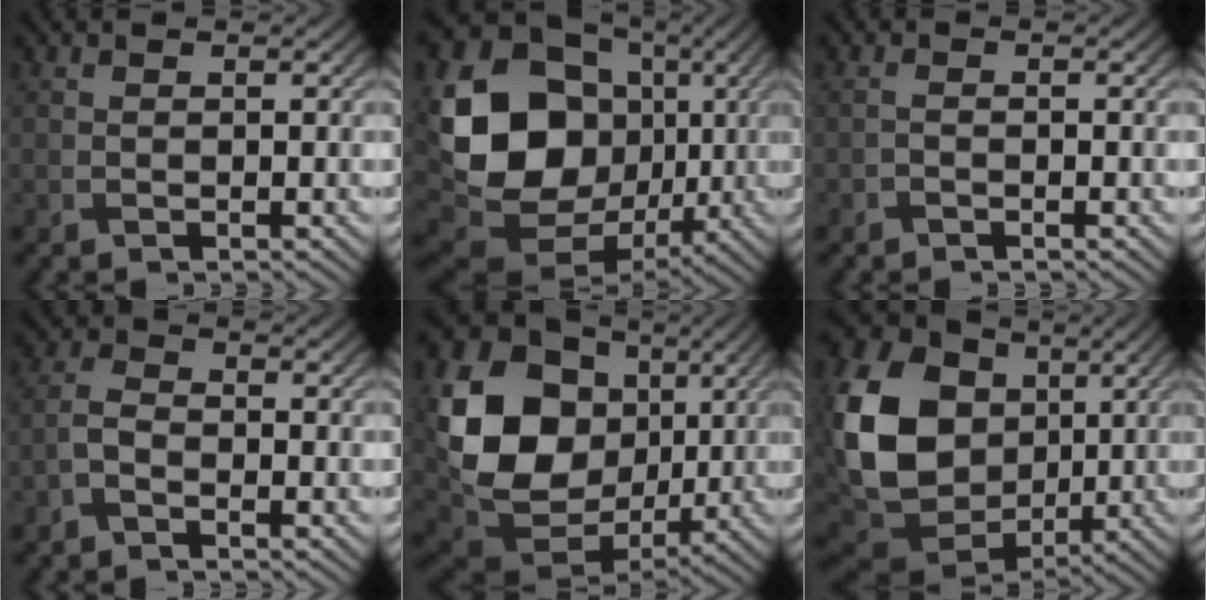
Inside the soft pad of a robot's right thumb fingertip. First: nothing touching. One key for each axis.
{"total": 18.9, "fx": 0.9, "fy": 15.3, "fz": 11.1, "tx": -0.251, "ty": -0.036, "tz": 0.025}
{"total": 0.6, "fx": -0.5, "fy": 0.1, "fz": 0.3, "tx": -0.006, "ty": 0.001, "tz": -0.011}
{"total": 2.5, "fx": -1.6, "fy": 1.1, "fz": 1.5, "tx": -0.036, "ty": 0.005, "tz": -0.042}
{"total": 17.1, "fx": 2.2, "fy": 13.6, "fz": 10.2, "tx": -0.237, "ty": -0.005, "tz": 0.043}
{"total": 18.9, "fx": 2.1, "fy": 14.7, "fz": 11.6, "tx": -0.297, "ty": -0.007, "tz": 0.059}